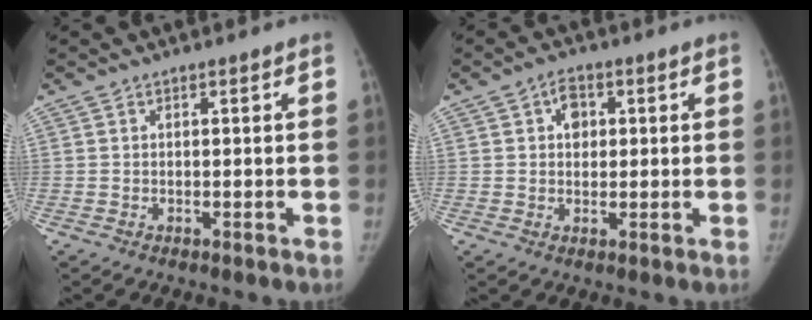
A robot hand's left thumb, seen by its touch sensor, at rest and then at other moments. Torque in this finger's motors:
{"motor_torque": [-0.21, -0.16, 0.32, 0.21, 0.00]}